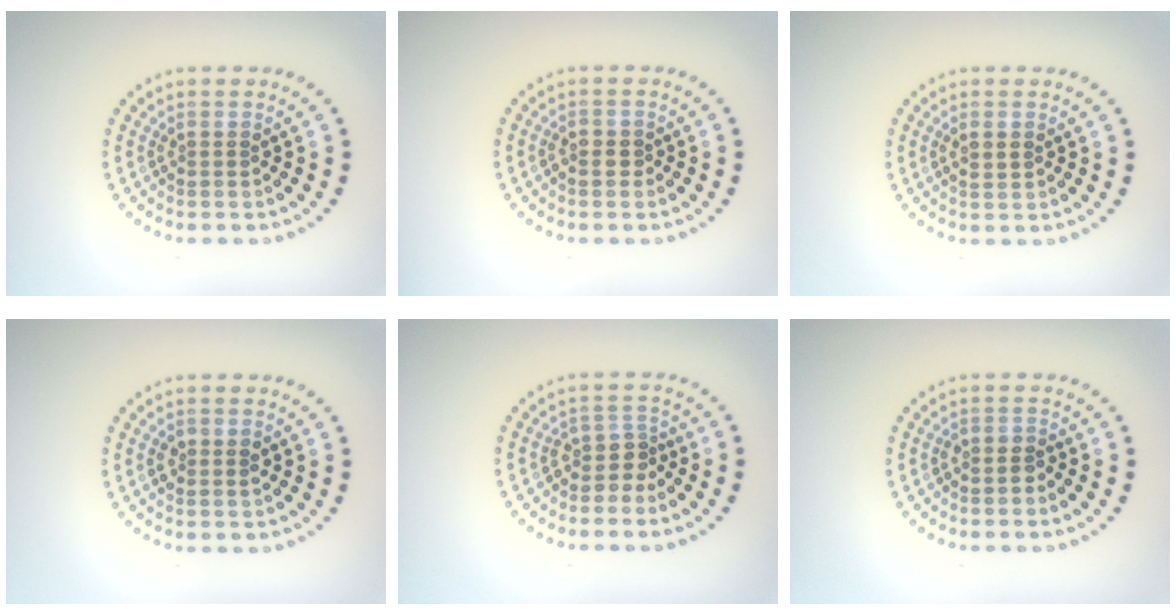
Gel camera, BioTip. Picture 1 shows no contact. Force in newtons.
{"total": 1.0, "press": 0.9, "slide": 0.4}
{"total": 0.9, "press": 0.9, "slide": 0.2}
{"total": 1.5, "press": 1.5, "slide": 0.4}
{"total": 2.3, "press": 1.7, "slide": 1.6}
{"total": 1.1, "press": 0.9, "slide": 0.5}